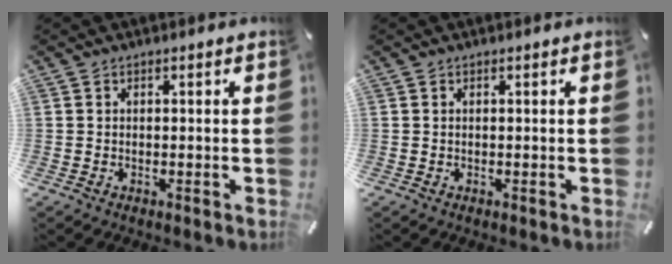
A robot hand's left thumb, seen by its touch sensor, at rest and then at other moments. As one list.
[{"total": 0.0}]